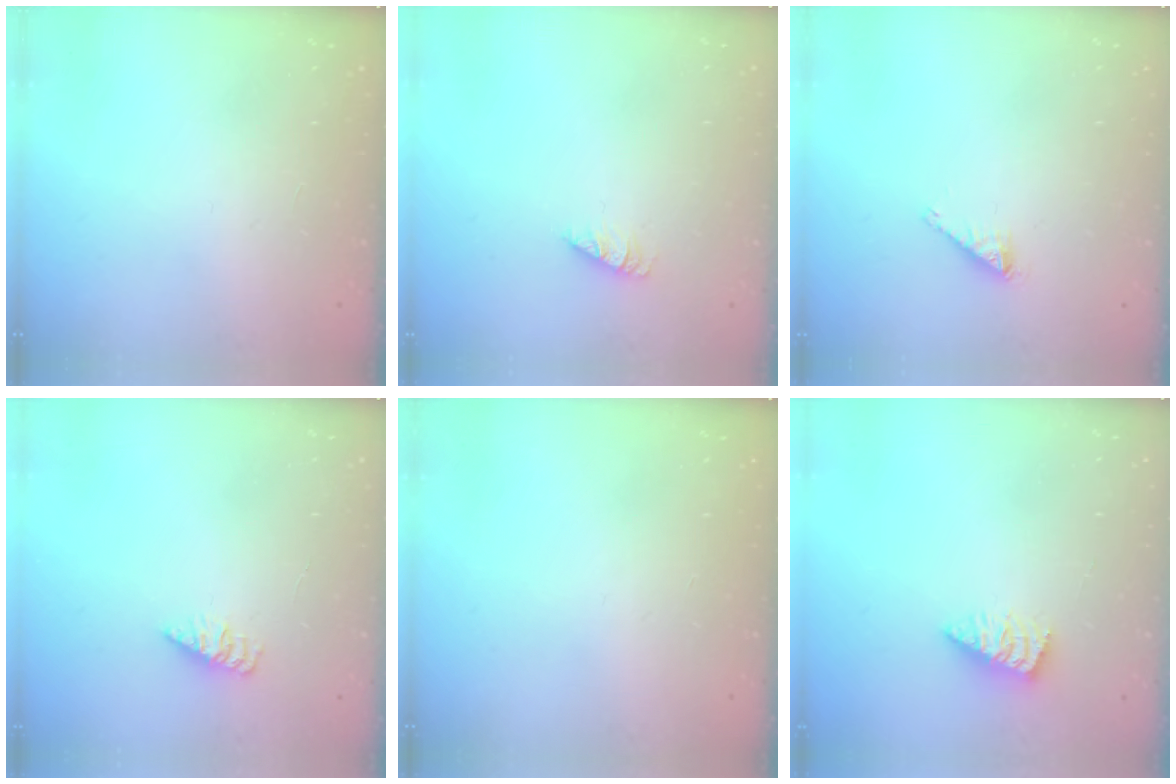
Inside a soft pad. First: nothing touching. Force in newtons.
{"total": 1.0, "press": 1.0, "slide": 0.1}
{"total": 1.7, "press": 1.7, "slide": 0.2}
{"total": 2.4, "press": 2.4, "slide": 0.3}
{"total": 0.0}
{"total": 1.7, "press": 1.7, "slide": 0.1}